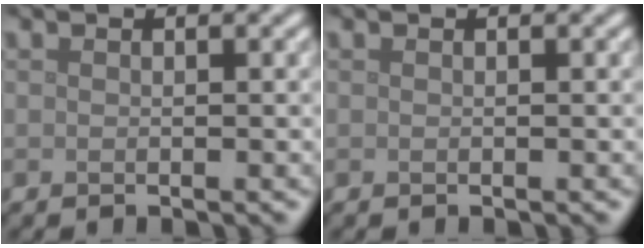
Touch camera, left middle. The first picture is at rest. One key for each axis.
{"total": 0.0}